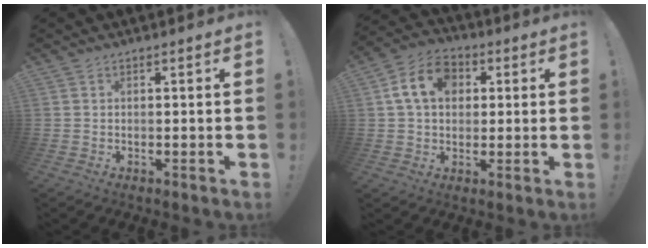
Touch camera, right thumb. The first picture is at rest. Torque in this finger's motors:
{"motor_torque": [0.92, 2.00, 0.66, -0.53, 0.06]}